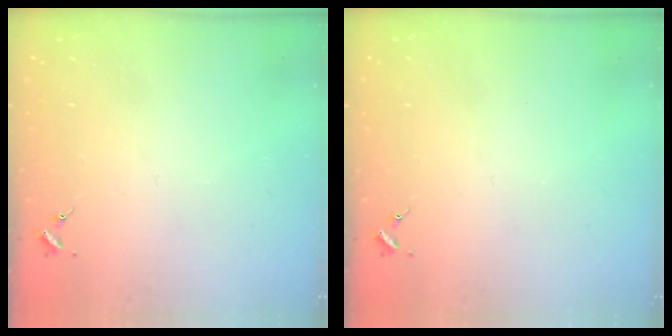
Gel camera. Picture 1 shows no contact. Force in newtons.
{"total": 0.0}